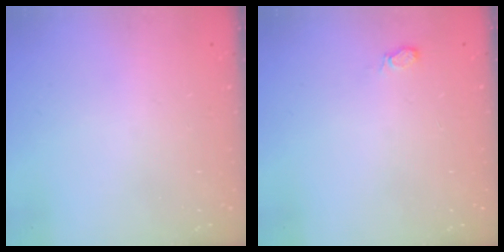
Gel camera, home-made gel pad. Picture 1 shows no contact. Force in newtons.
{"total": 5.0, "press": 4.9, "slide": 1.0}